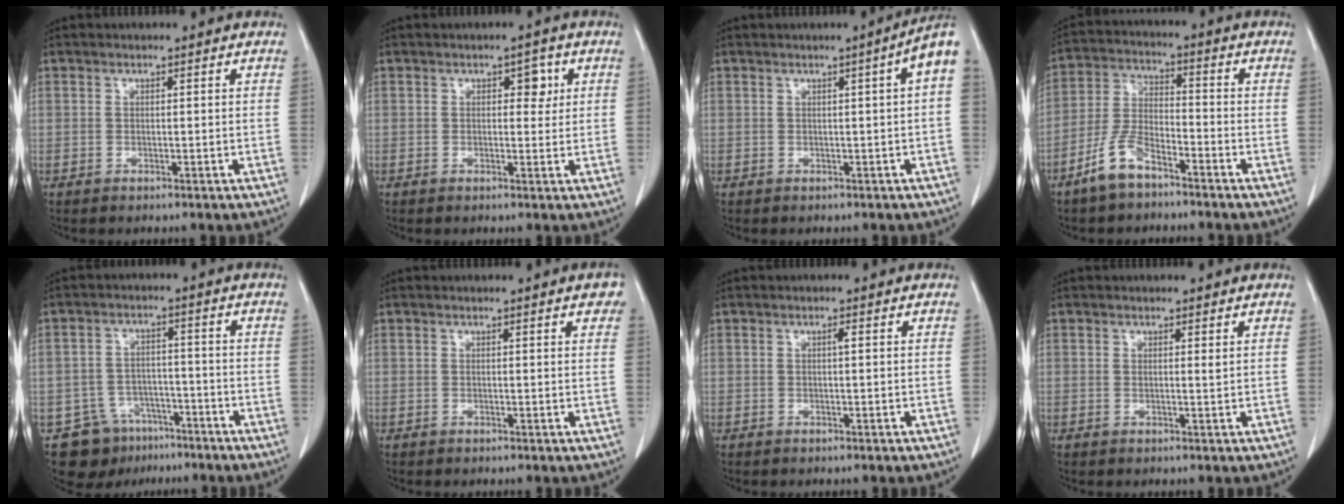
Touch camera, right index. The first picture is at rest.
{"total": 2.7, "force": [0.9, 1.6, 2.0], "torque": [-0.020, 0.007, 0.010]}
{"total": 3.9, "force": [0.7, -0.1, 3.8], "torque": [-0.042, 0.010, 0.005]}
{"total": 7.6, "force": [-5.3, 2.8, 4.5], "torque": [-0.109, -0.001, -0.110]}
{"total": 7.1, "force": [-5.4, 4.6, 0.1], "torque": [0.004, 0.020, -0.082]}
{"total": 2.3, "force": [1.4, 0.4, 1.7], "torque": [-0.015, 0.001, 0.009]}
{"total": 0.6, "force": [0.1, 0.0, 0.6], "torque": [-0.012, 0.001, 0.002]}
{"total": 0.7, "force": [0.4, -0.1, 0.5], "torque": [-0.011, -0.004, 0.006]}